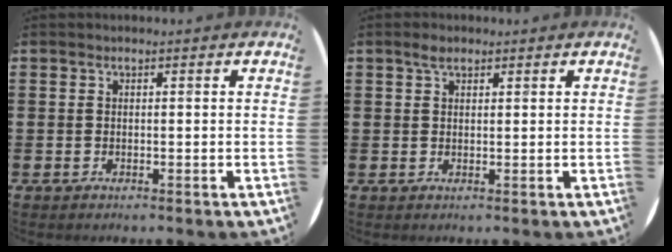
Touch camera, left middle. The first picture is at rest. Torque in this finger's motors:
{"motor_torque": [0.43, -0.26, -0.04, -0.01]}